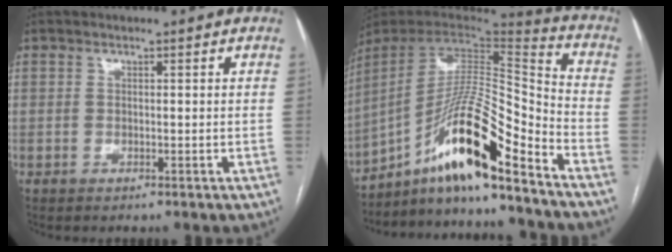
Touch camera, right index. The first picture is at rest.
{"total": 18.2, "force": [-12.5, 1.0, 13.2], "torque": [-0.243, 0.011, -0.220]}